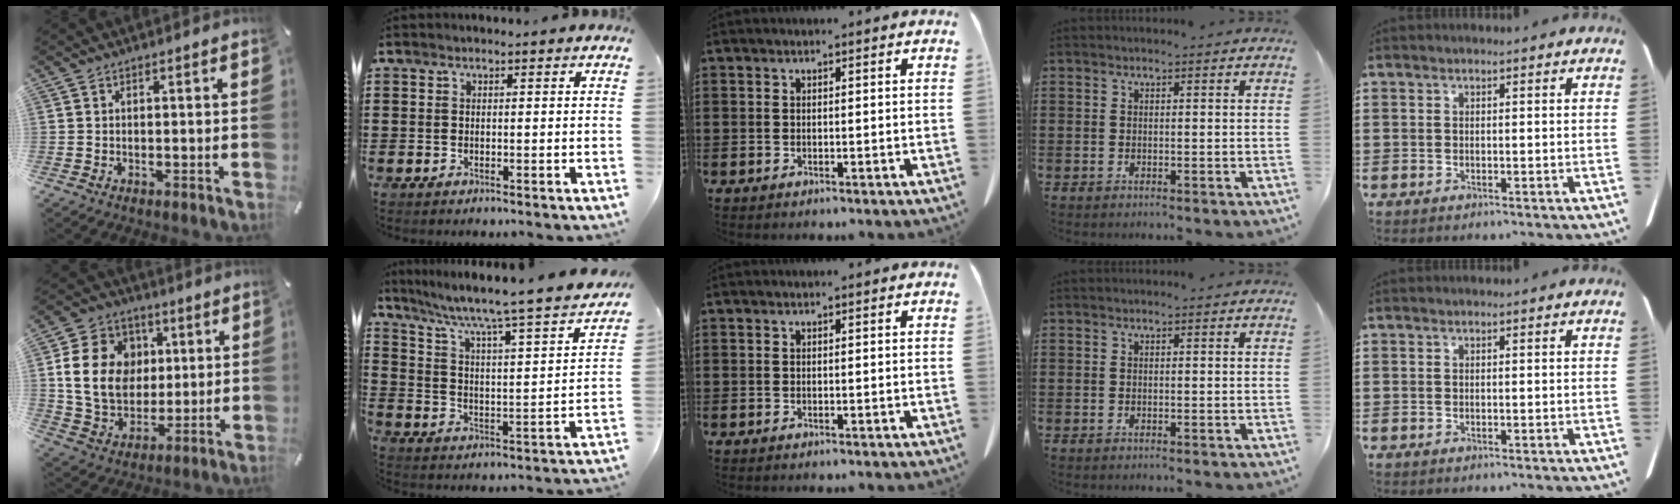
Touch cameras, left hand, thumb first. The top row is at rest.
{"thumb": {"total": 16.3, "force": [2.7, 13.8, 8.3], "torque": [-0.169, 0.011, 0.053]}, "index": {"total": 5.2, "force": [4.3, -0.5, 3.0], "torque": [-0.079, -0.050, 0.058]}}